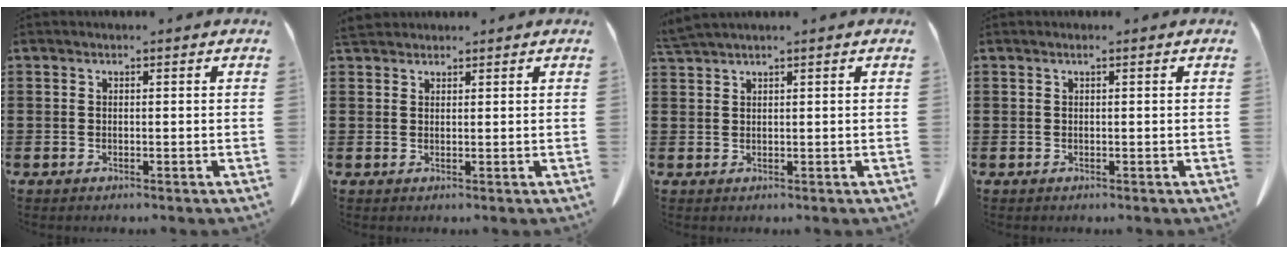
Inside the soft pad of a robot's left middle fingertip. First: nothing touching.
{"total": 2.0, "force": [1.8, 0.6, 0.4], "torque": [-0.015, 0.003, 0.037]}
{"total": 1.6, "force": [1.5, -0.3, 0.5], "torque": [-0.012, -0.002, 0.030]}
{"total": 0.5, "force": [0.3, -0.1, 0.4], "torque": [-0.008, -0.003, 0.006]}